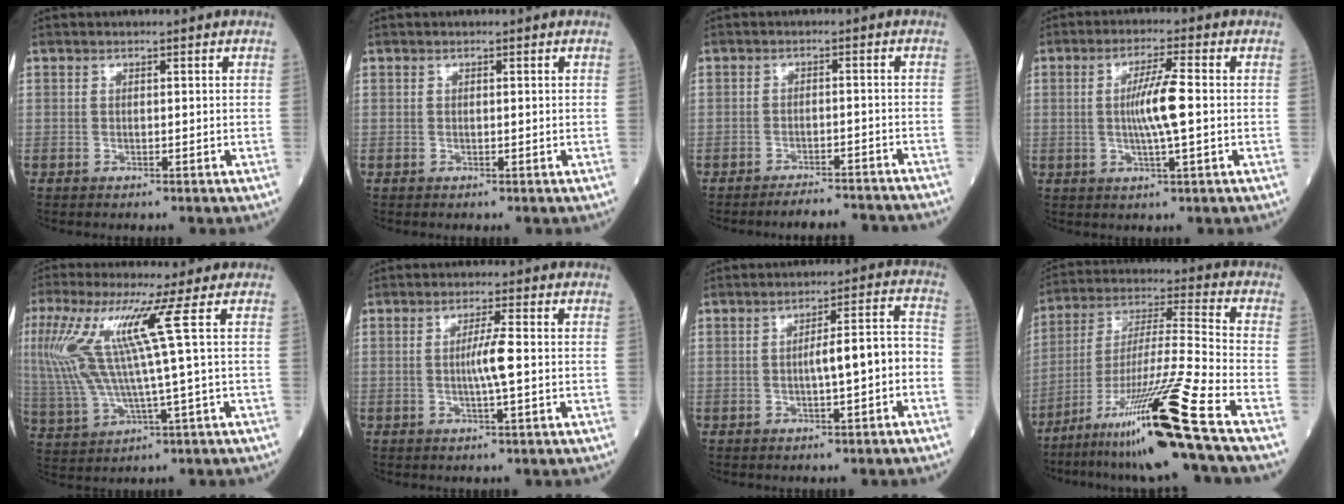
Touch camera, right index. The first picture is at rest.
{"total": 0.0}
{"total": 7.9, "force": [-7.7, 1.0, 1.6], "torque": [-0.005, 0.003, -0.096]}
{"total": 6.5, "force": [0.0, 0.1, 6.5], "torque": [-0.122, -0.001, -0.002]}
{"total": 11.9, "force": [3.7, -0.9, 11.3], "torque": [-0.262, 0.012, 0.079]}
{"total": 3.8, "force": [-0.3, -0.4, 3.8], "torque": [-0.071, -0.003, -0.006]}
{"total": 6.4, "force": [-1.5, 0.9, 6.1], "torque": [-0.089, 0.027, -0.019]}
{"total": 19.3, "force": [-12.5, -2.7, 14.4], "torque": [-0.281, -0.032, -0.222]}